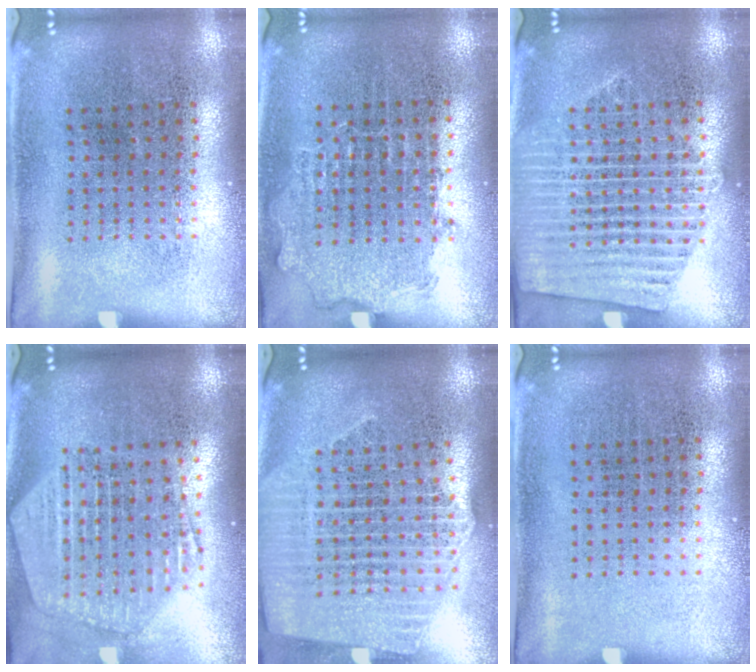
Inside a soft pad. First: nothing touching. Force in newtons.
{"total": 0.9, "press": 0.9, "slide": 0.3}
{"total": 1.6, "press": 1.6, "slide": 0.2}
{"total": 2.5, "press": 2.1, "slide": 1.3}
{"total": 2.5, "press": 2.1, "slide": 1.3}
{"total": 0.0}